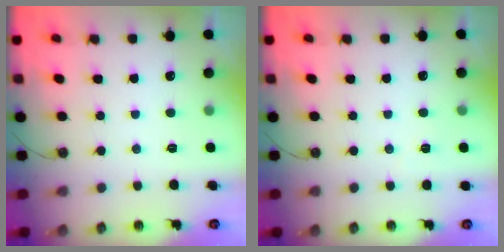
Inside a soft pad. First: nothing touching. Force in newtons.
{"total": 2.0, "press": 1.7, "slide": 0.9}